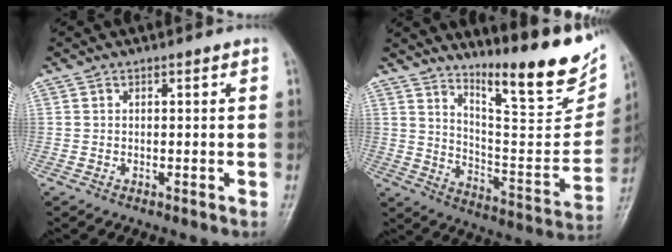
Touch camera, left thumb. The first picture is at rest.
{"total": 20.6, "force": [14.9, 4.5, 13.5], "torque": [-0.161, -0.101, 0.234]}